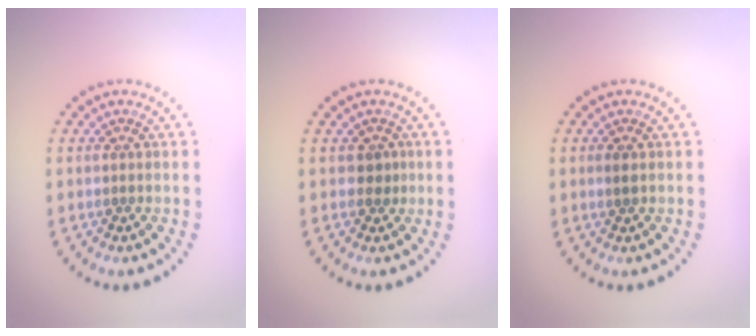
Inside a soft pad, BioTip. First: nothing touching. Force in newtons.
{"total": 1.2, "press": 1.0, "slide": 0.7}
{"total": 0.8, "press": 0.7, "slide": 0.2}